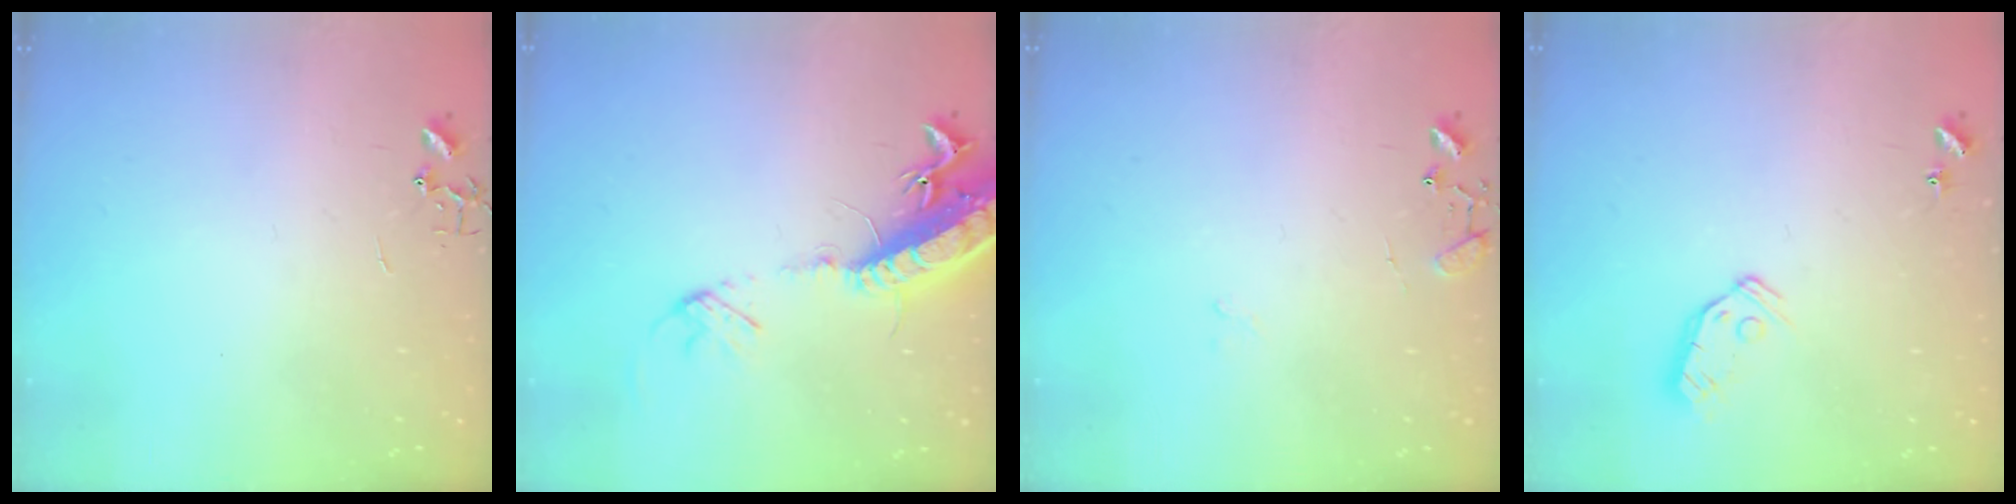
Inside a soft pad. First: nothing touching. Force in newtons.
{"total": 17.8, "press": 17.3, "slide": 4.1}
{"total": 9.3, "press": 9.3, "slide": 0.7}
{"total": 7.5, "press": 7.5, "slide": 0.4}